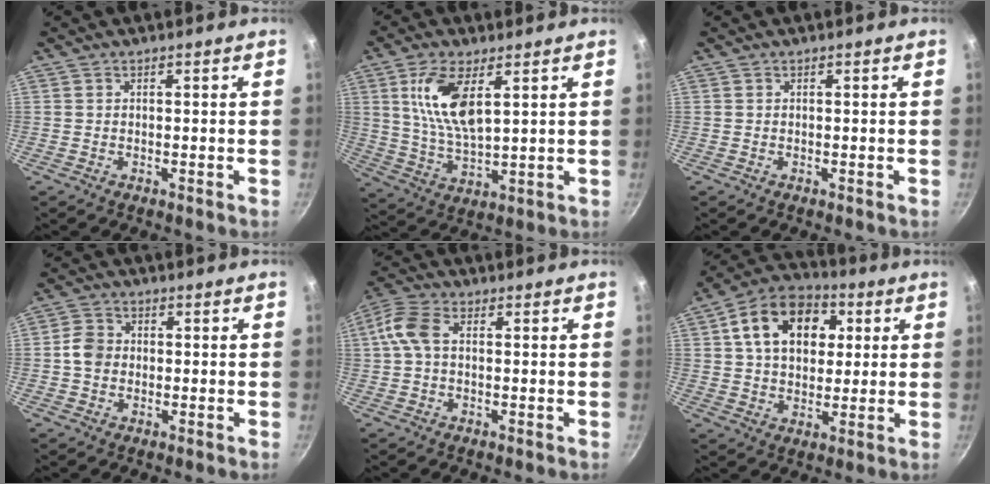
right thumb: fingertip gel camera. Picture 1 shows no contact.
{"total": 11.4, "force": [4.1, 4.7, 9.5], "torque": [-0.183, -0.020, 0.086]}
{"total": 0.0}
{"total": 4.4, "force": [-0.4, 3.7, 2.3], "torque": [-0.030, 0.012, -0.017]}
{"total": 6.4, "force": [0.7, 3.9, 5.0], "torque": [-0.115, 0.021, 0.003]}
{"total": 16.5, "force": [4.5, 11.5, 10.9], "torque": [-0.151, 0.015, 0.060]}